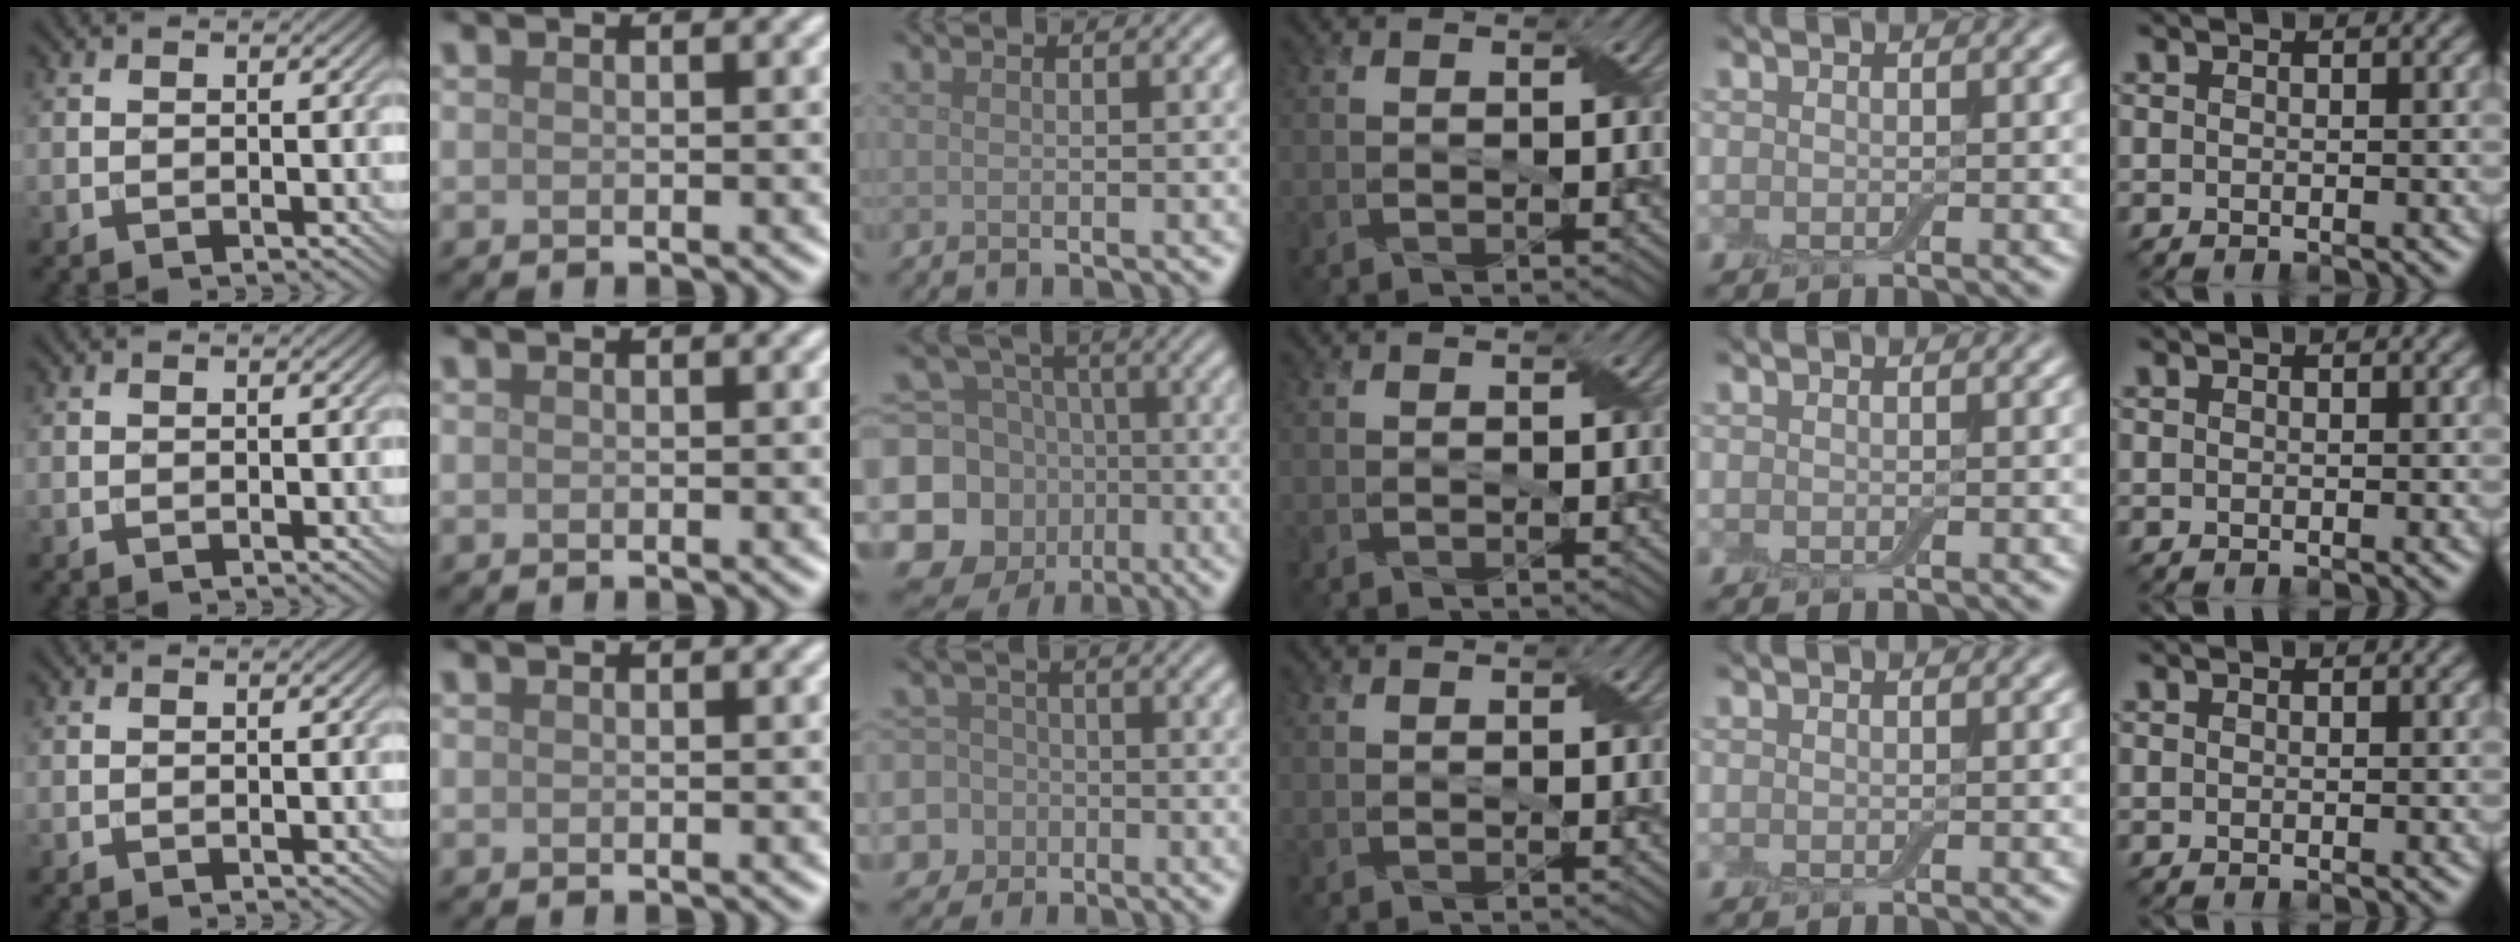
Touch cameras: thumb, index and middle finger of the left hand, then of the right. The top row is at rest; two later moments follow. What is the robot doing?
{"motion": "fold", "object": "cloth"}